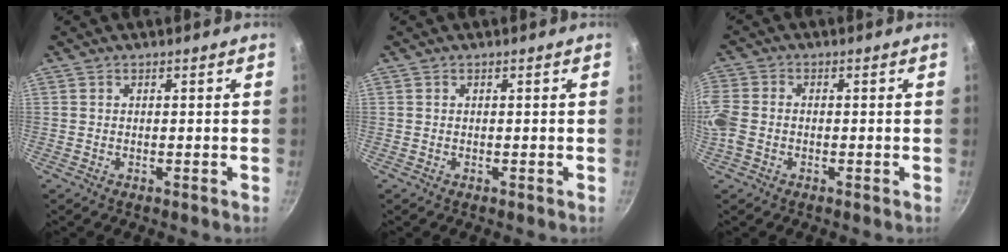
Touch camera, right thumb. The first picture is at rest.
{"total": 0.0}
{"total": 6.3, "force": [-1.7, 4.7, 3.8], "torque": [-0.091, 0.006, -0.047]}